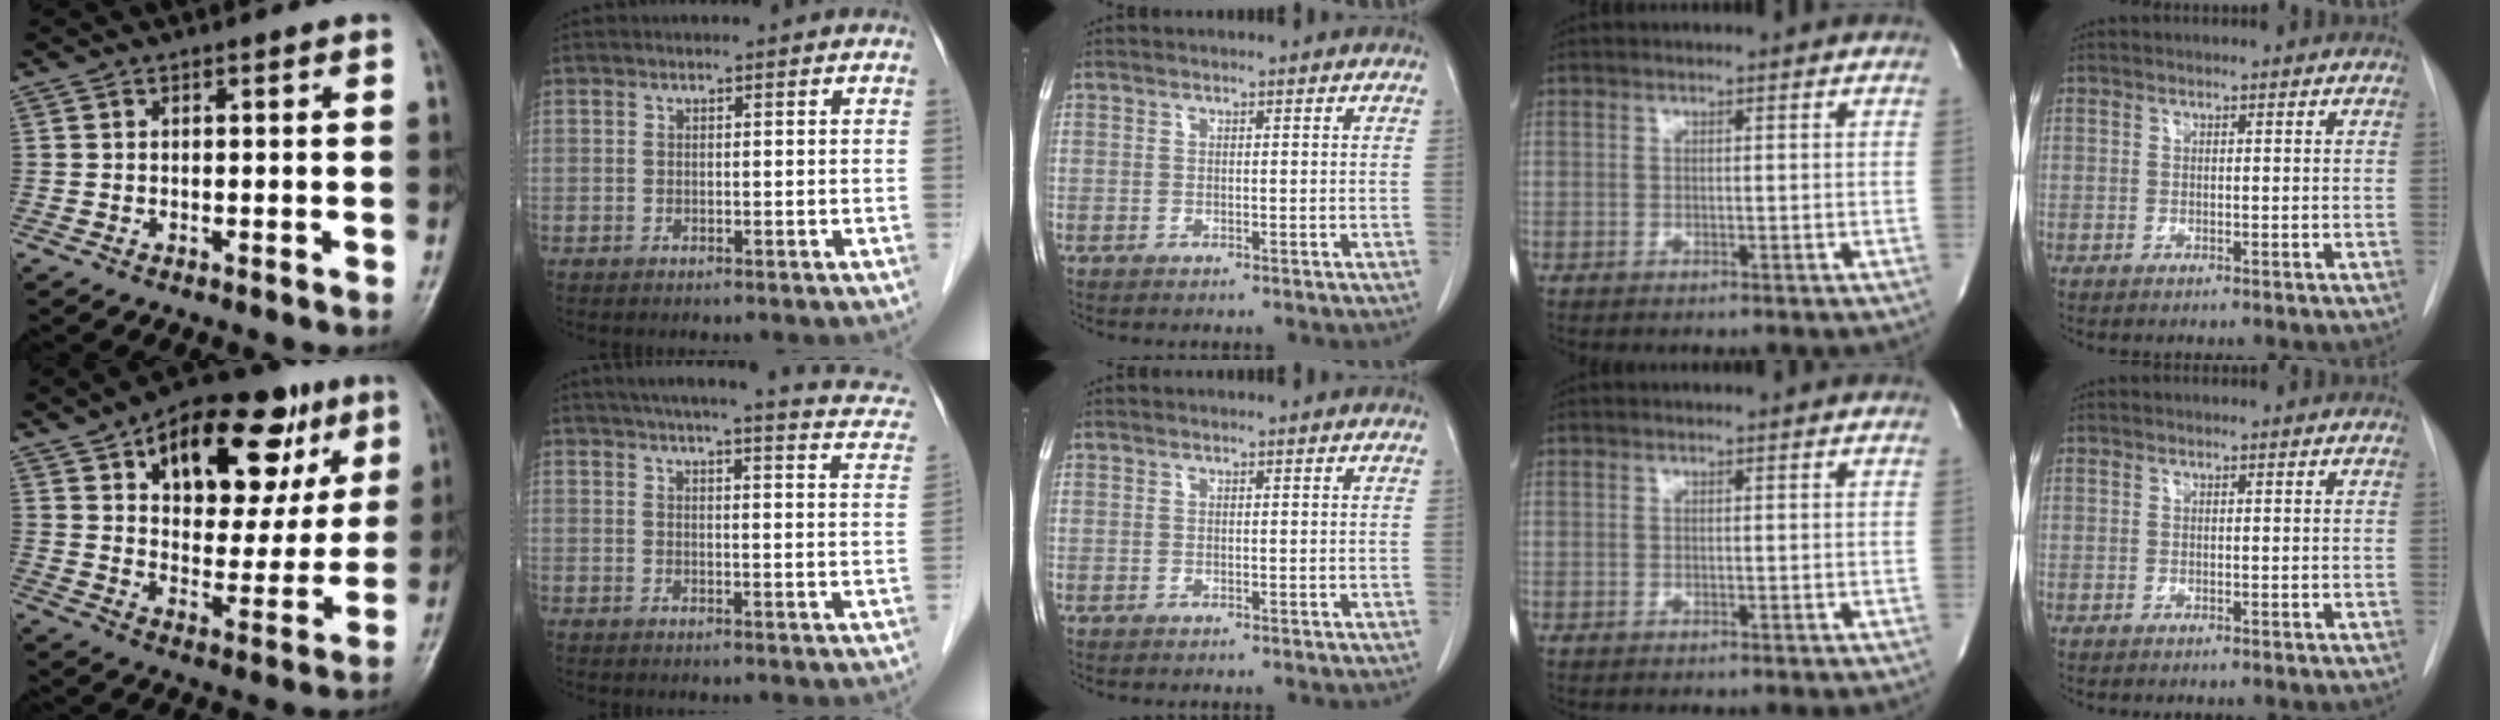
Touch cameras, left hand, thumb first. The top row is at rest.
{"thumb": {"total": 24.1, "force": [11.1, 12.3, 17.5], "torque": [-0.206, -0.010, 0.166]}, "index": {"total": 17.8, "force": [14.5, 2.5, 10.0], "torque": [-0.131, 0.006, 0.158]}}